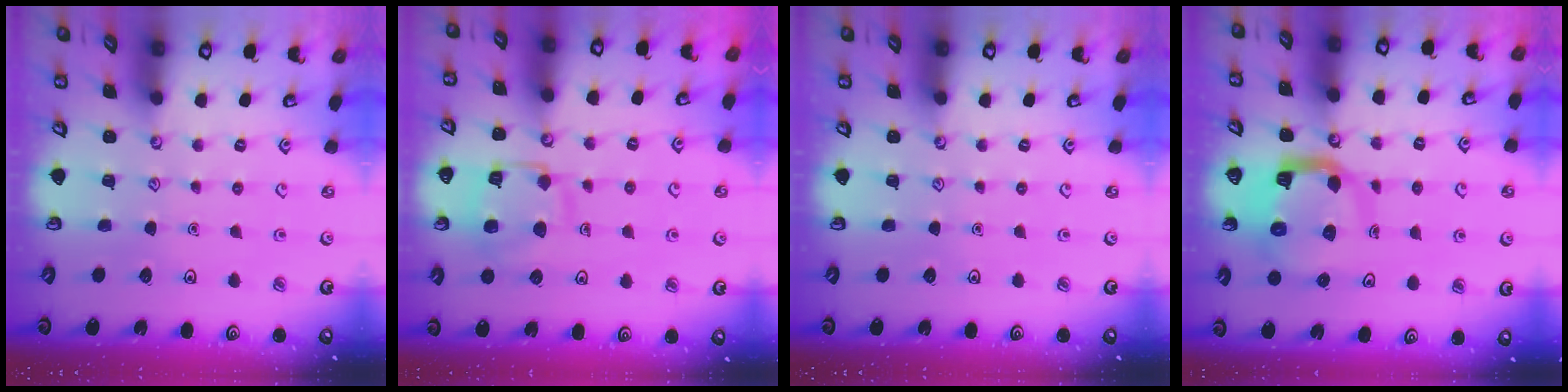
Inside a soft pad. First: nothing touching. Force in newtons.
{"total": 12.8, "press": 12.7, "slide": 1.3}
{"total": 0.0}
{"total": 10.3, "press": 10.2, "slide": 1.2}